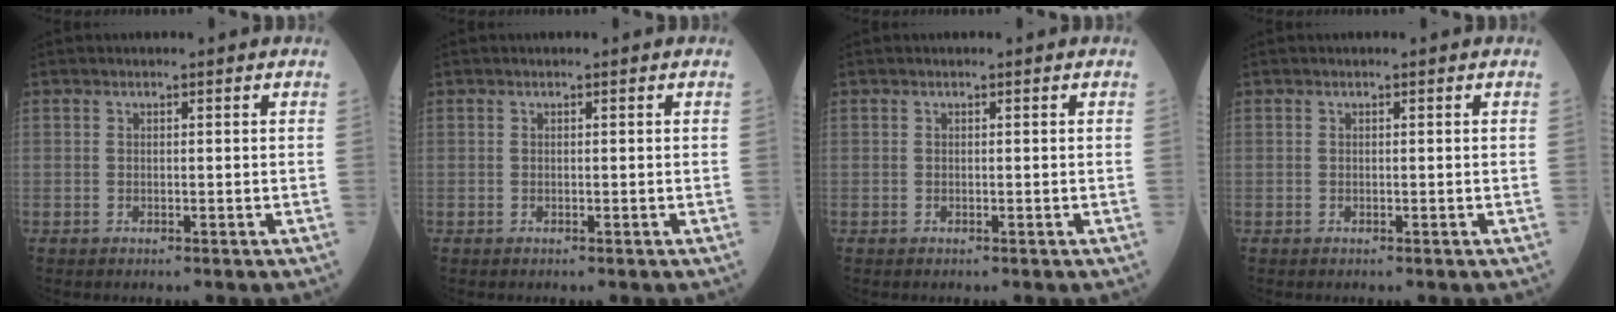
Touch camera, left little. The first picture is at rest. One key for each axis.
{"total": 0.0}
{"total": 0.0}
{"total": 0.0}